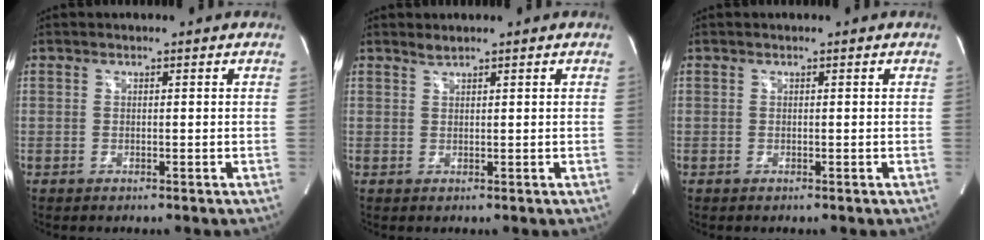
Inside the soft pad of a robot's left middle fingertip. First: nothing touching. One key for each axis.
{"total": 1.0, "fx": 0.9, "fy": -0.2, "fz": 0.2, "tx": -0.007, "ty": 0.000, "tz": 0.021}
{"total": 0.0}